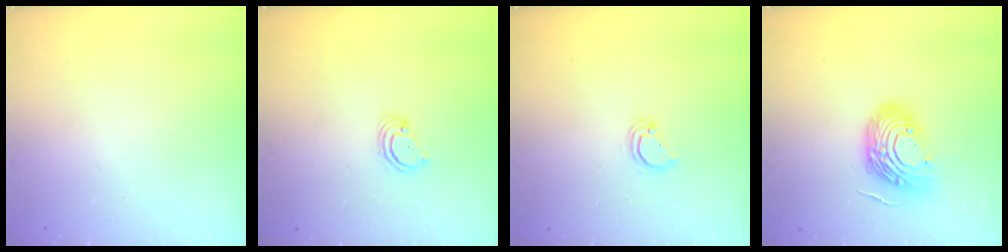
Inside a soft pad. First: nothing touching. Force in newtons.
{"total": 2.8, "press": 2.8, "slide": 0.3}
{"total": 3.3, "press": 3.3, "slide": 0.2}
{"total": 12.9, "press": 12.7, "slide": 2.1}